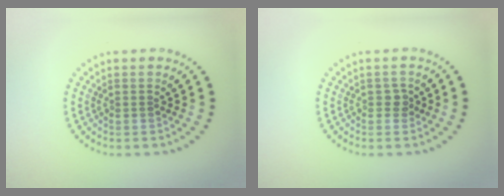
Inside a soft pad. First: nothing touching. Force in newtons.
{"total": 0.9, "press": 0.9, "slide": 0.2}